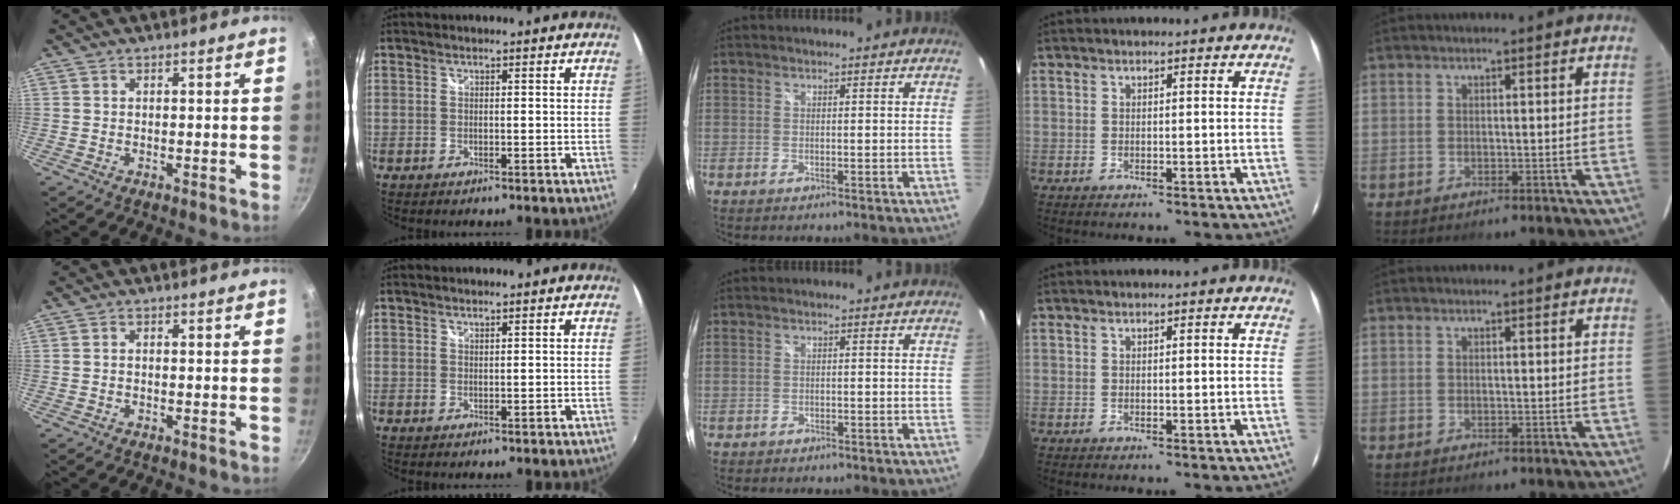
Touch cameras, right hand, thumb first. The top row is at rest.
{"thumb": {"total": 0.6, "force": [-0.2, 0.5, 0.4], "torque": [-0.008, 0.005, -0.003]}, "index": {"total": 0.5, "force": [0.5, 0.1, 0.1], "torque": [-0.001, 0.001, 0.009]}, "middle": {"total": 1.3, "force": [-0.9, 0.9, 0.4], "torque": [-0.012, -0.003, -0.013]}}